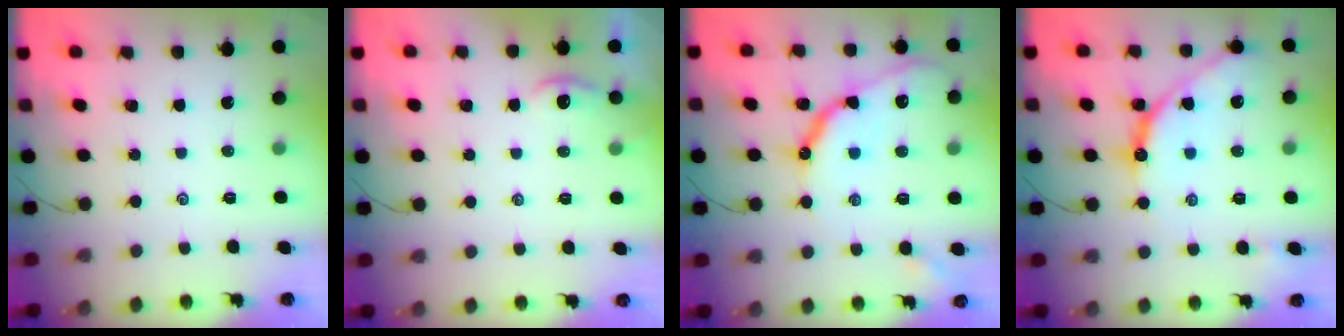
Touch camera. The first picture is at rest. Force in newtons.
{"total": 1.5, "press": 1.5, "slide": 0.2}
{"total": 13.1, "press": 13.1, "slide": 0.7}
{"total": 12.1, "press": 12.1, "slide": 0.8}